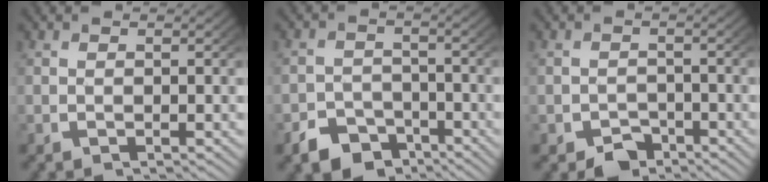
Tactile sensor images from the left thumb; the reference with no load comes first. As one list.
[{"total": 6.2, "force": [-4.3, 4.1, 1.8], "torque": [-0.017, -0.023, -0.074]}, {"total": 3.1, "force": [-2.3, 2.0, 0.9], "torque": [-0.005, -0.017, -0.037]}]